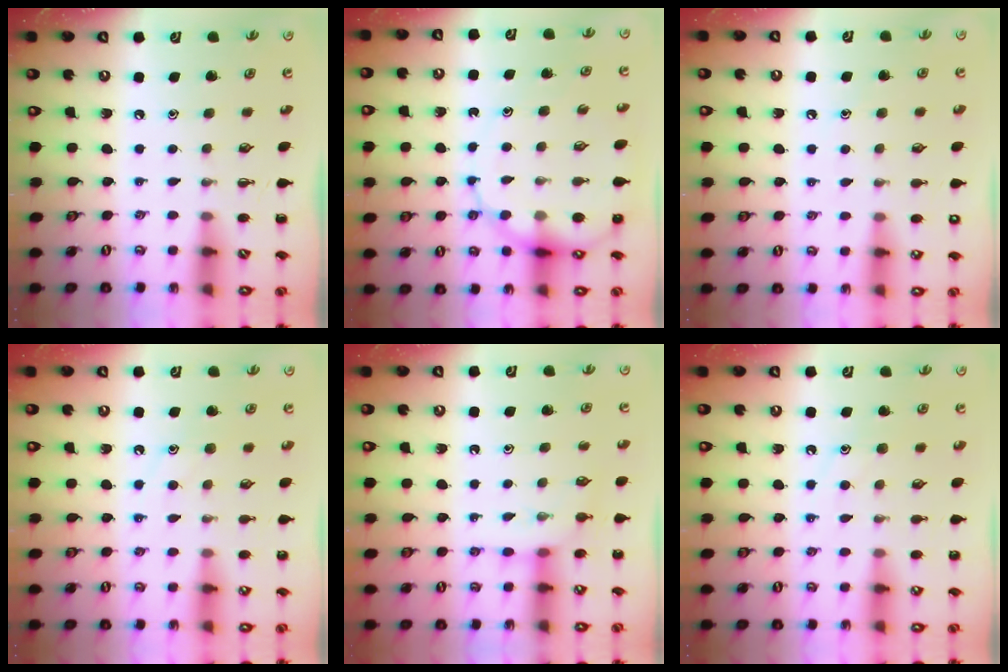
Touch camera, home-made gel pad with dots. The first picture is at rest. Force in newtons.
{"total": 11.7, "press": 11.4, "slide": 2.8}
{"total": 6.9, "press": 6.7, "slide": 1.5}
{"total": 8.8, "press": 8.8, "slide": 1.0}
{"total": 8.4, "press": 8.4, "slide": 0.5}
{"total": 8.8, "press": 8.8, "slide": 1.0}